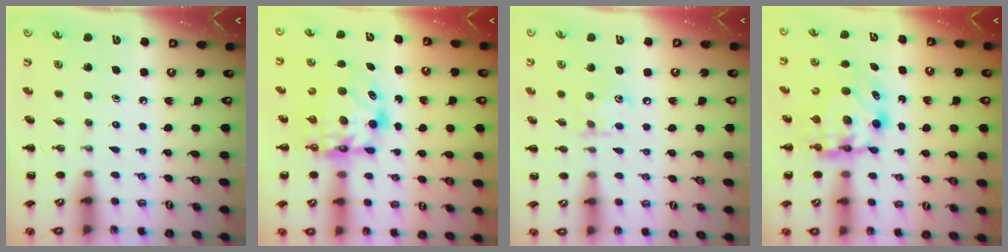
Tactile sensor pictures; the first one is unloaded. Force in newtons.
{"total": 6.8, "press": 6.7, "slide": 1.3}
{"total": 7.9, "press": 7.8, "slide": 0.9}
{"total": 6.2, "press": 6.1, "slide": 0.9}